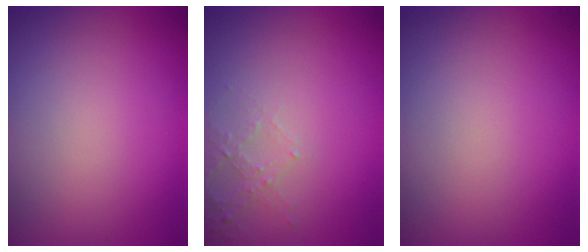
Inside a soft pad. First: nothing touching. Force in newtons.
{"total": 1.8, "press": 1.7, "slide": 0.5}
{"total": 0.0}